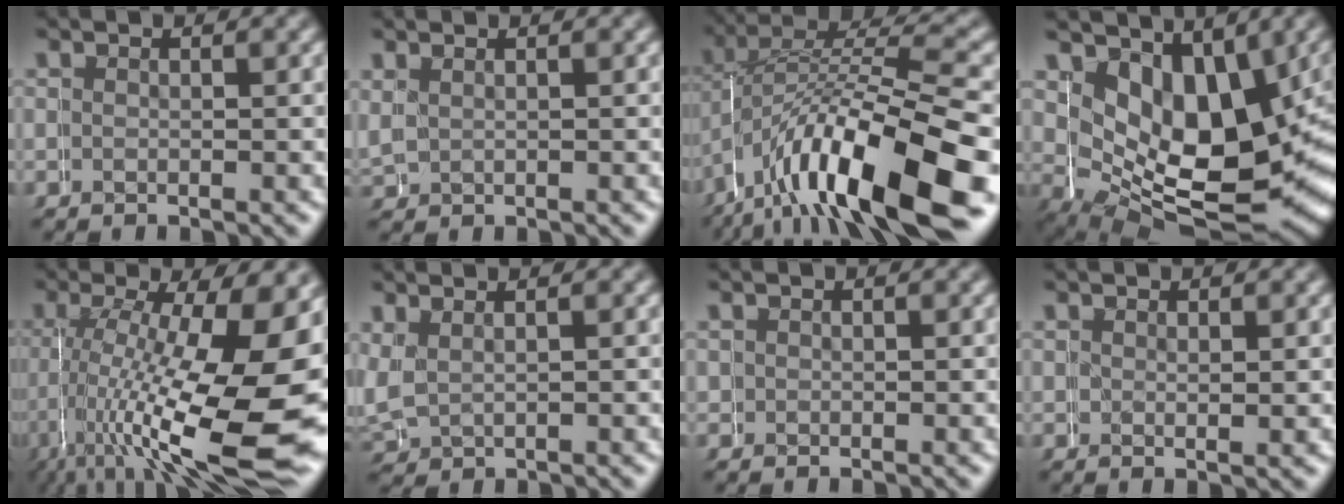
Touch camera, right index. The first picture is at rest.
{"total": 1.1, "force": [1.0, 0.3, 0.1], "torque": [-0.011, -0.002, 0.025]}
{"total": 12.6, "force": [-2.9, 6.4, 10.4], "torque": [-0.179, -0.023, -0.031]}
{"total": 15.0, "force": [-0.6, 10.0, 11.2], "torque": [-0.192, -0.070, 0.025]}
{"total": 14.4, "force": [-2.1, 5.7, 13.1], "torque": [-0.202, -0.045, -0.001]}
{"total": 3.5, "force": [0.9, 3.1, 1.4], "torque": [-0.060, -0.015, 0.025]}
{"total": 1.2, "force": [0.3, 1.1, 0.4], "torque": [-0.016, -0.009, 0.007]}
{"total": 1.0, "force": [0.6, 0.2, 0.8], "torque": [-0.020, -0.008, 0.015]}